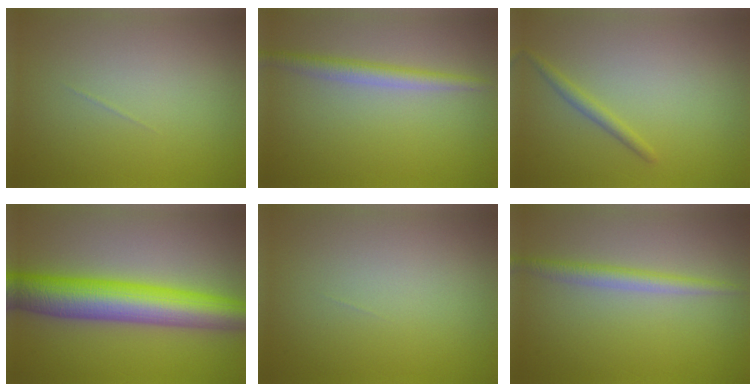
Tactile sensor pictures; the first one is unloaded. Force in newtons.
{"total": 2.4, "press": 2.4, "slide": 0.0}
{"total": 1.3, "press": 1.2, "slide": 0.1}
{"total": 9.3, "press": 9.3, "slide": 0.1}
{"total": 0.0}
{"total": 2.1, "press": 2.1, "slide": 0.1}